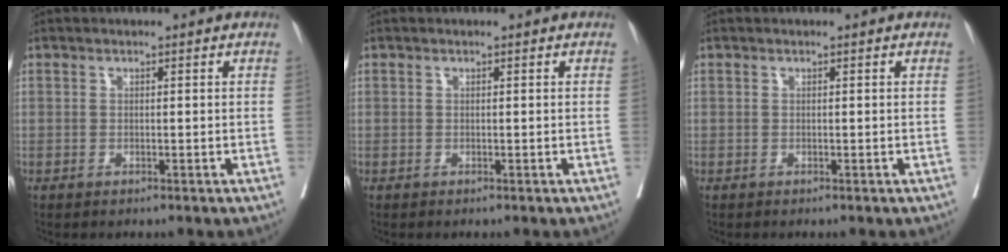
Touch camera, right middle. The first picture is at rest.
{"total": 0.0}
{"total": 0.0}